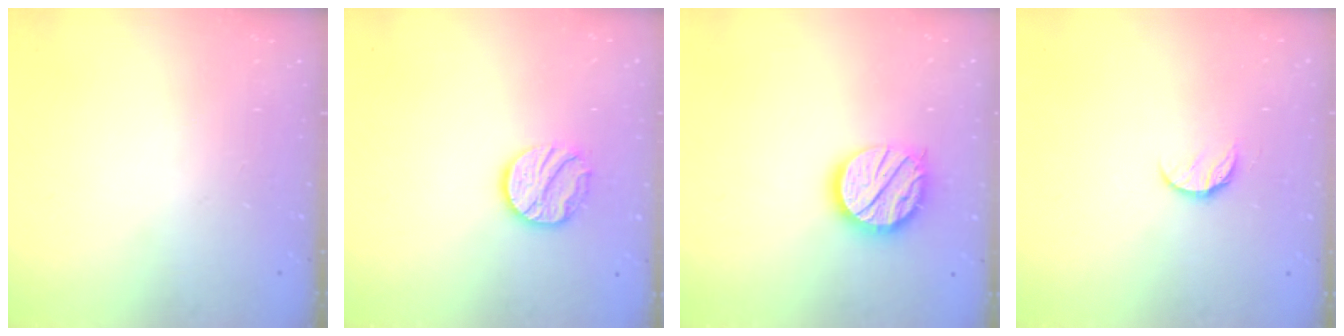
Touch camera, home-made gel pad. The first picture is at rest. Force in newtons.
{"total": 12.2, "press": 12.2, "slide": 1.0}
{"total": 16.3, "press": 16.3, "slide": 1.1}
{"total": 6.4, "press": 6.4, "slide": 0.6}